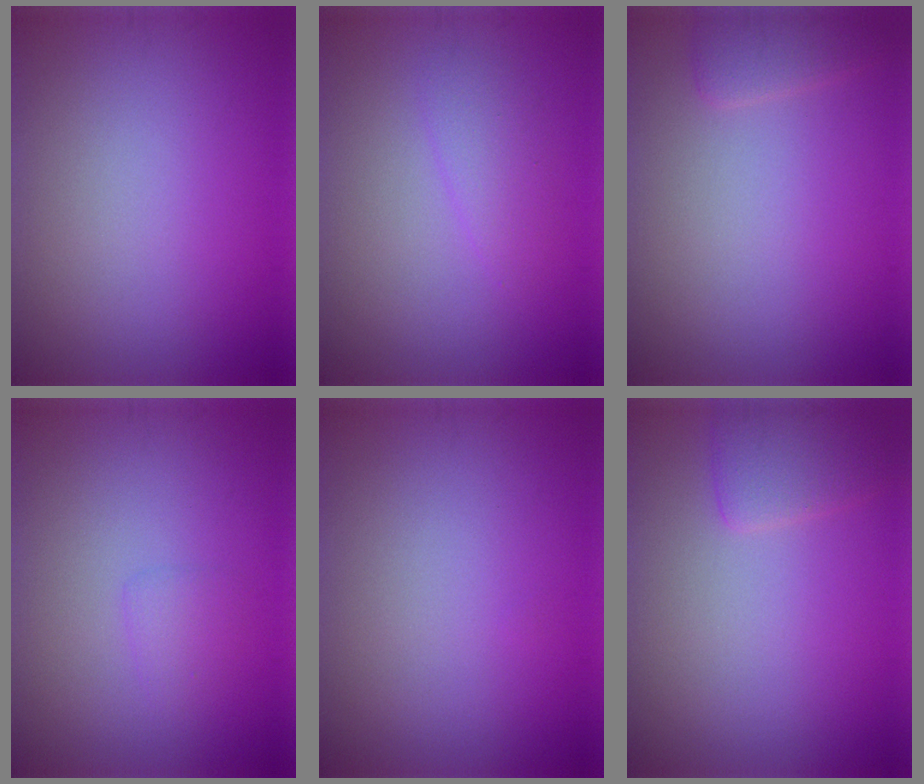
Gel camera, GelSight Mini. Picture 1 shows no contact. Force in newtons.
{"total": 1.6, "press": 1.6, "slide": 0.1}
{"total": 1.6, "press": 1.6, "slide": 0.2}
{"total": 1.1, "press": 1.1, "slide": 0.1}
{"total": 0.0}
{"total": 2.2, "press": 2.1, "slide": 0.2}